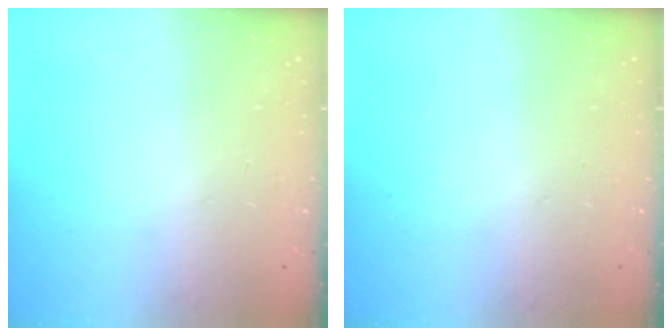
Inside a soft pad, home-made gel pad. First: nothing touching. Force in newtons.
{"total": 0.0}